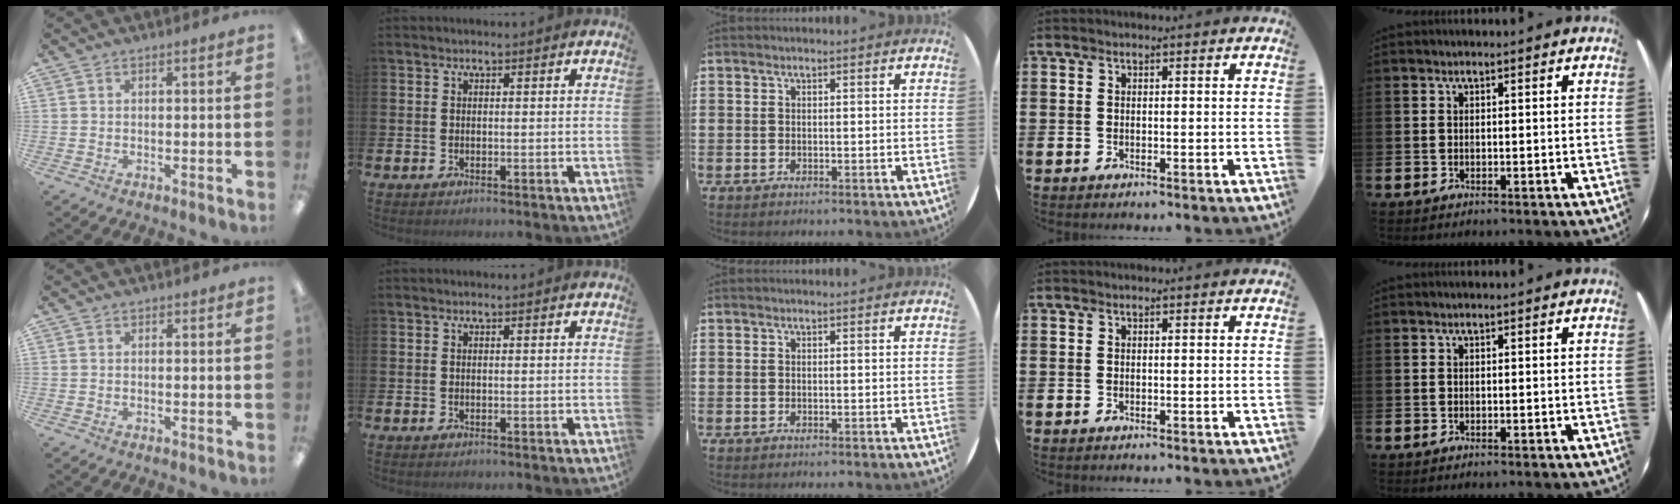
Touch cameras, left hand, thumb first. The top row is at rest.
{}